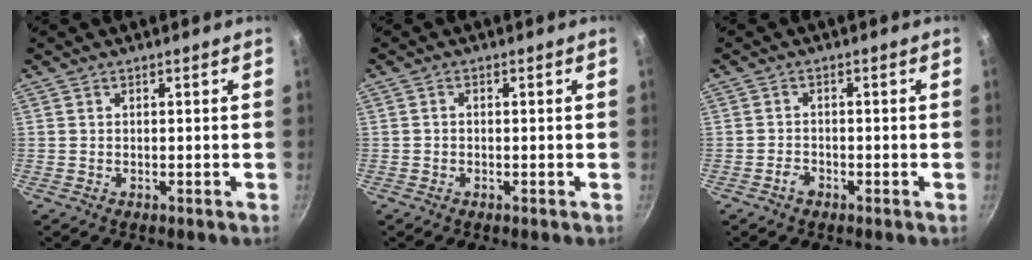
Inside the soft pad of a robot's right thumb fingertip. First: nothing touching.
{"total": 0.8, "force": [-0.3, 0.6, 0.4], "torque": [-0.009, 0.005, -0.005]}
{"total": 1.8, "force": [-1.3, 1.0, 0.8], "torque": [-0.013, 0.012, -0.024]}